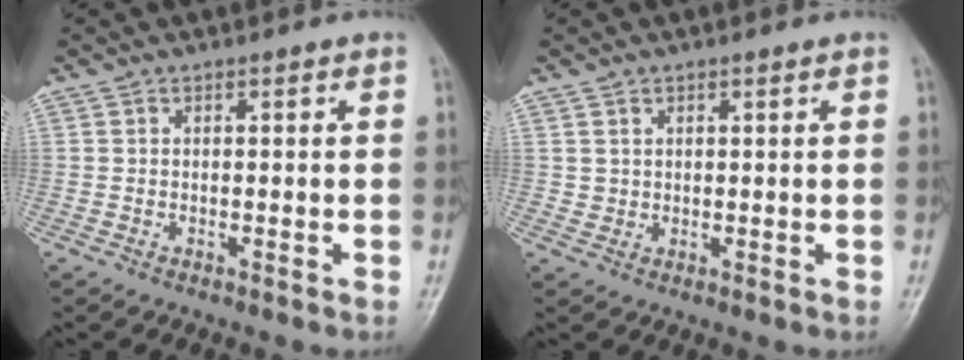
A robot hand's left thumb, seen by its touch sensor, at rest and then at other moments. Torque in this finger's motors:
{"motor_torque": [0.05, -0.10, -0.12, -0.08, -0.03]}